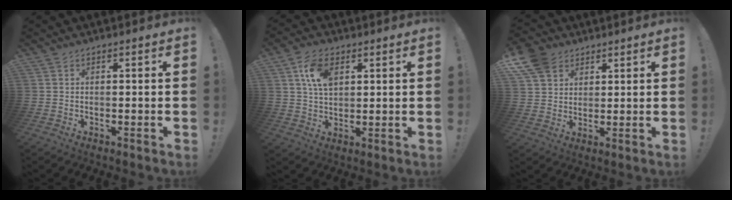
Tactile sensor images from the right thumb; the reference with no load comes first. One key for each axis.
{"total": 9.3, "fx": 3.7, "fy": 5.8, "fz": 6.2, "tx": -0.117, "ty": 0.000, "tz": 0.070}
{"total": 9.0, "fx": 5.2, "fy": 6.6, "fz": 3.2, "tx": -0.070, "ty": -0.024, "tz": 0.102}